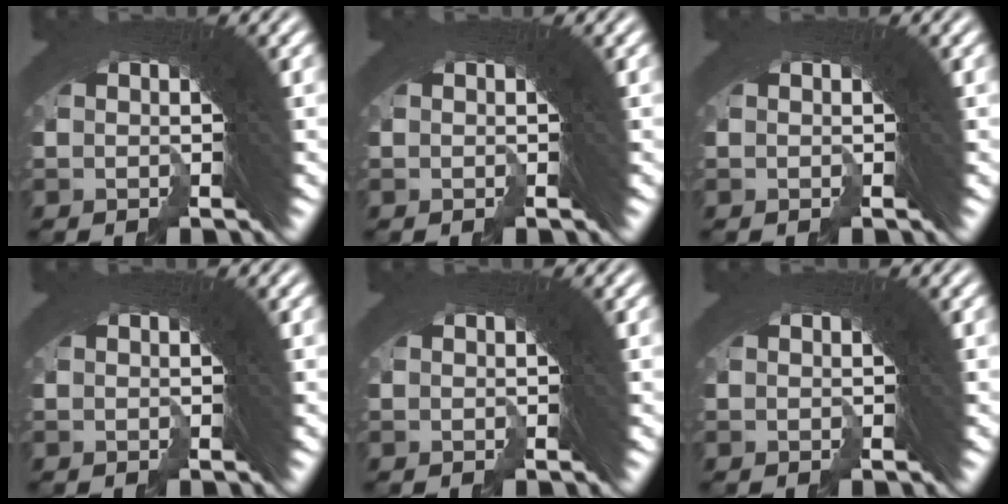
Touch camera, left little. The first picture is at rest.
{"total": 0.0}
{"total": 0.0}
{"total": 0.0}
{"total": 0.0}
{"total": 0.0}